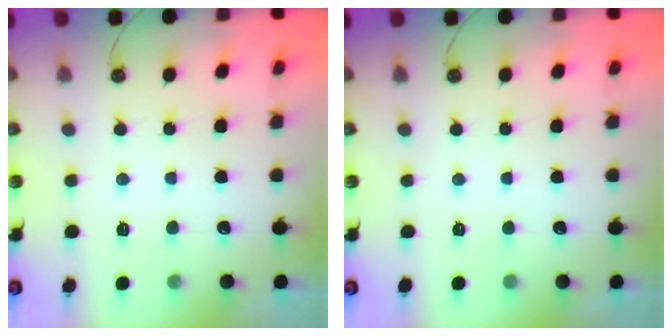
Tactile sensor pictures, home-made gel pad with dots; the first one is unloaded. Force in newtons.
{"total": 0.0}